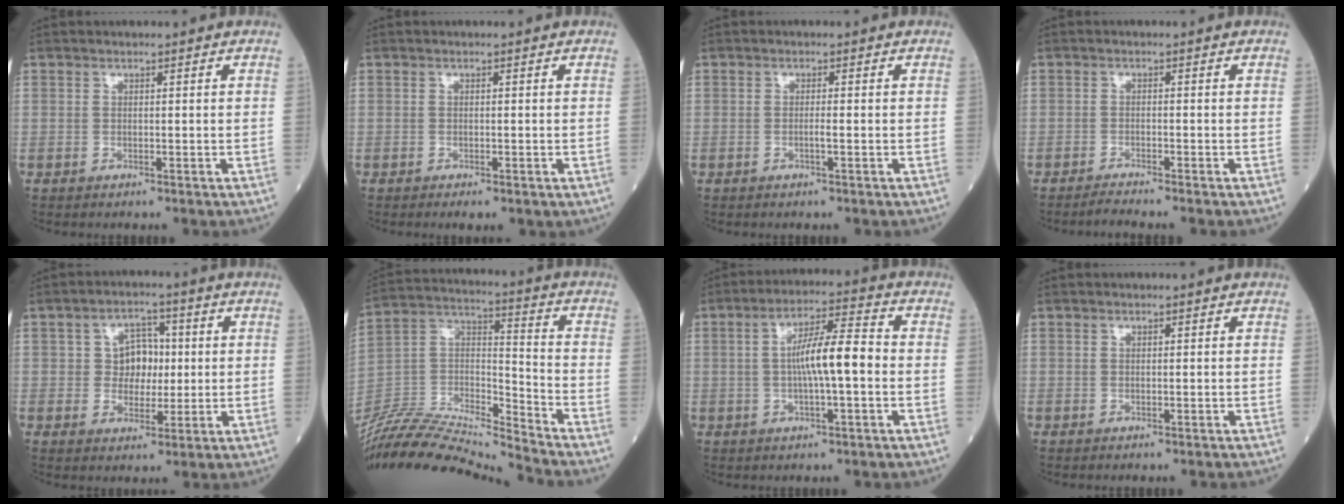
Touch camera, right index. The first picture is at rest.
{"total": 1.9, "force": [-1.1, 0.6, 1.4], "torque": [-0.016, -0.004, -0.014]}
{"total": 1.1, "force": [-0.4, -0.1, 1.0], "torque": [-0.016, 0.000, -0.008]}
{"total": 2.3, "force": [-2.1, -0.8, 0.5], "torque": [-0.016, -0.007, -0.037]}
{"total": 5.5, "force": [0.6, 4.2, 3.5], "torque": [-0.052, 0.014, 0.011]}
{"total": 21.0, "force": [-20.1, -0.4, 6.2], "torque": [-0.132, 0.014, -0.355]}
{"total": 8.6, "force": [-0.4, 1.0, 8.5], "torque": [-0.150, 0.015, -0.014]}
{"total": 0.0}